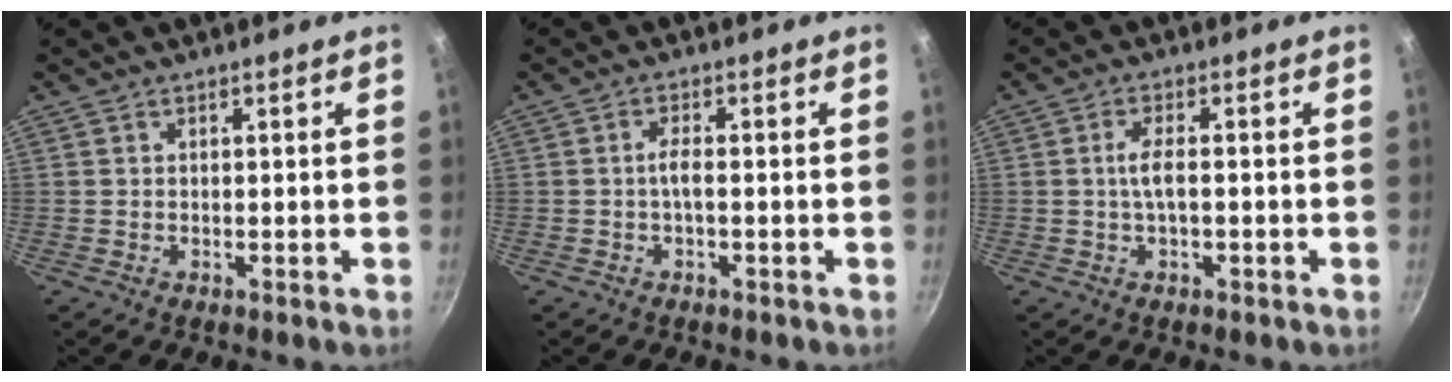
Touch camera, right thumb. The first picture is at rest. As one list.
[{"total": 2.2, "force": [-0.6, 0.5, 2.1], "torque": [-0.052, 0.010, -0.015]}, {"total": 3.8, "force": [-0.4, 1.3, 3.5], "torque": [-0.072, 0.008, -0.013]}]